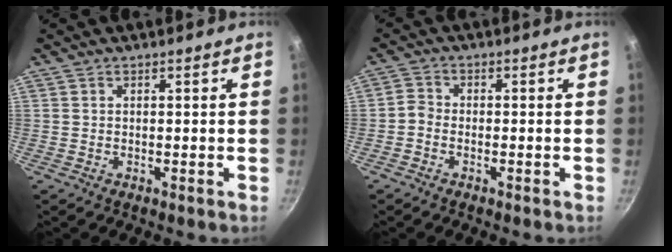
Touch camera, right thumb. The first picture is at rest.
{"total": 2.3, "force": [-1.5, 1.4, 0.9], "torque": [-0.025, 0.014, -0.037]}